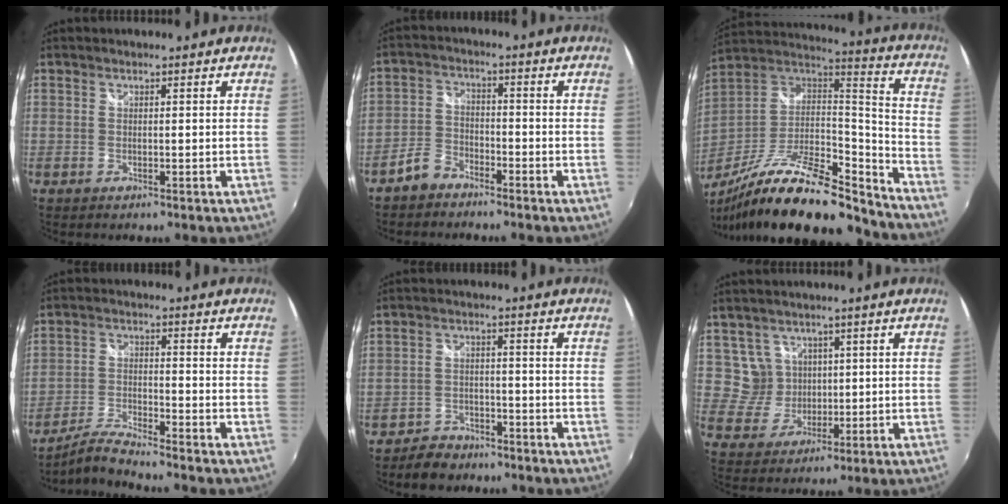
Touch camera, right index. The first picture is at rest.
{"total": 4.9, "force": [-3.9, 2.5, 1.5], "torque": [-0.039, 0.015, -0.074]}
{"total": 26.1, "force": [-19.2, 7.2, 16.1], "torque": [-0.276, -0.028, -0.317]}
{"total": 6.0, "force": [-5.6, -0.9, 1.9], "torque": [-0.056, 0.003, -0.112]}
{"total": 6.1, "force": [-4.9, 3.5, 1.2], "torque": [-0.046, 0.015, -0.079]}
{"total": 5.6, "force": [2.4, 5.1, 0.4], "torque": [-0.007, 0.007, 0.054]}